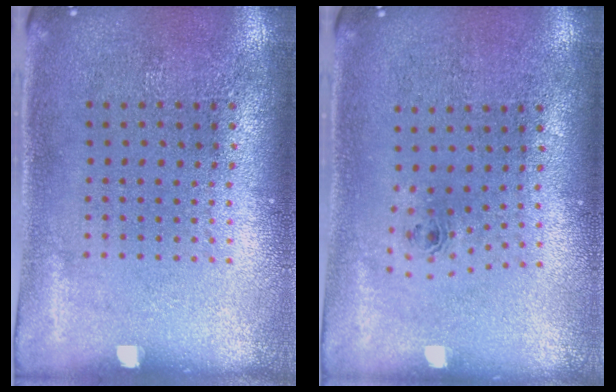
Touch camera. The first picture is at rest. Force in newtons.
{"total": 0.8, "press": 0.4, "slide": 0.7}